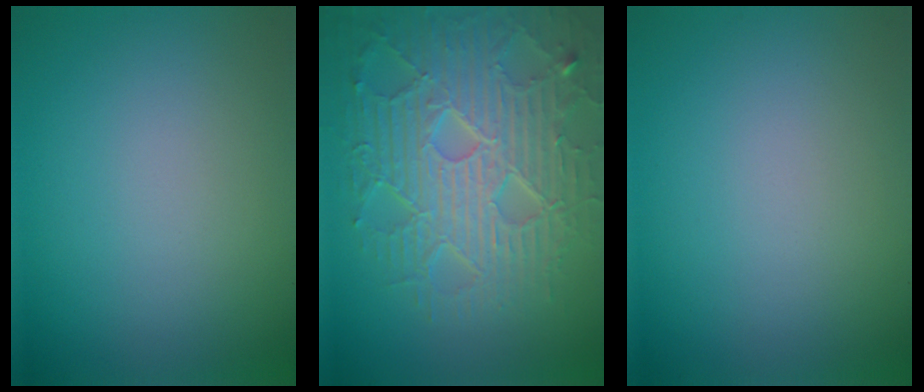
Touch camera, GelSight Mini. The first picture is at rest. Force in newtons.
{"total": 8.9, "press": 6.2, "slide": 6.4}
{"total": 0.0}